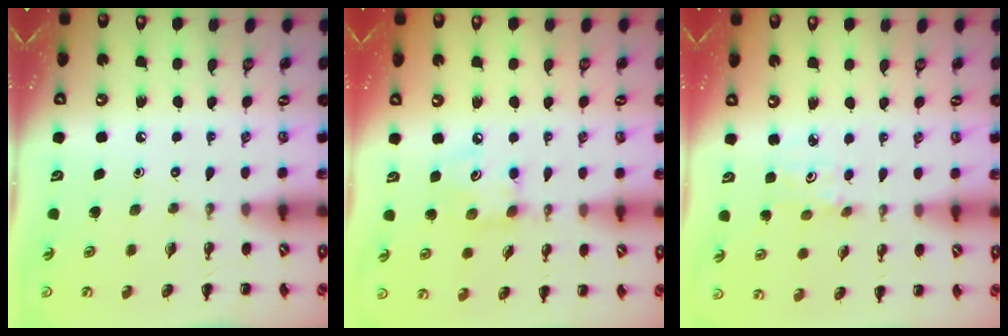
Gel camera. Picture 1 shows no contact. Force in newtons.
{"total": 5.4, "press": 5.4, "slide": 0.6}
{"total": 2.6, "press": 2.5, "slide": 0.8}